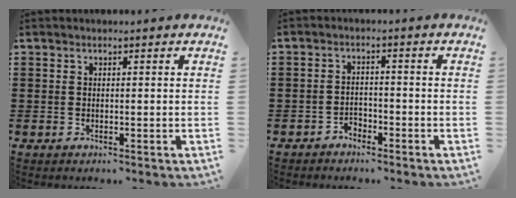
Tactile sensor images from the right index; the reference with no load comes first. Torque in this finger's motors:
{"motor_torque": [1.08, 1.06, 0.01, 0.00]}